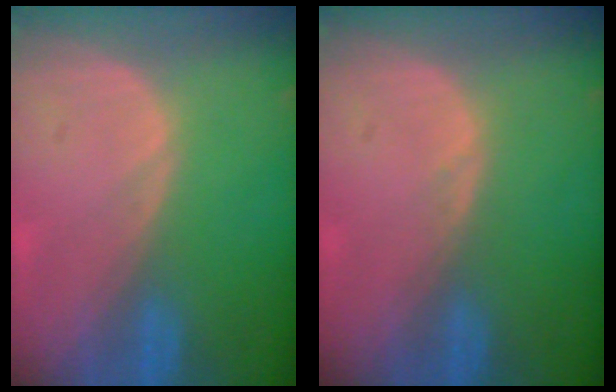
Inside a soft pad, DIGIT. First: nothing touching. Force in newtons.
{"total": 0.5, "press": 0.5, "slide": 0.0}